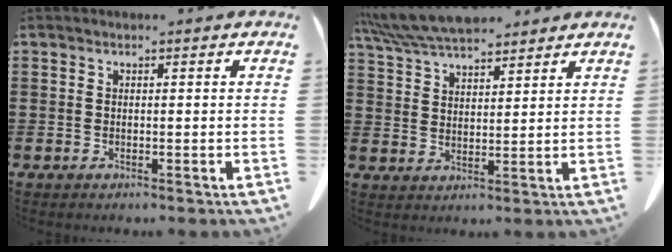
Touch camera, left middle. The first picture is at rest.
{"total": 8.0, "force": [7.0, 1.8, 3.4], "torque": [-0.089, -0.014, 0.131]}